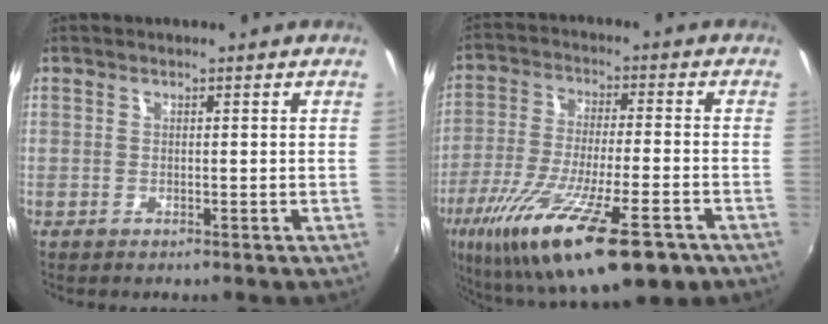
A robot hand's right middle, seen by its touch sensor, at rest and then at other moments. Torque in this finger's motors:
{"motor_torque": [1.61, -0.53, 0.50, 0.21]}